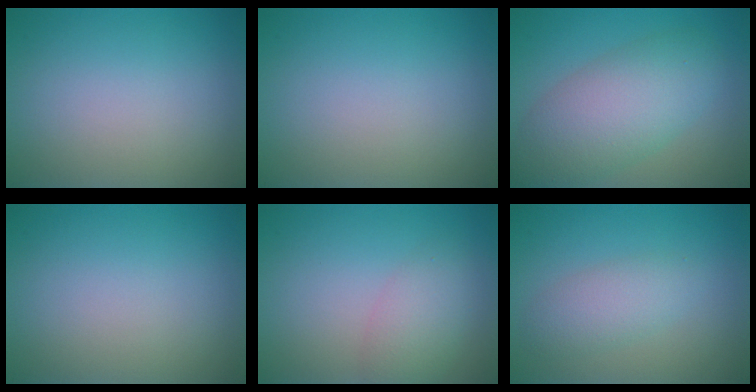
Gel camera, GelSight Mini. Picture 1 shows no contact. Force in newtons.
{"total": 0.0}
{"total": 7.0, "press": 7.0, "slide": 0.3}
{"total": 0.0}
{"total": 2.9, "press": 2.9, "slide": 0.1}
{"total": 2.7, "press": 2.7, "slide": 0.1}